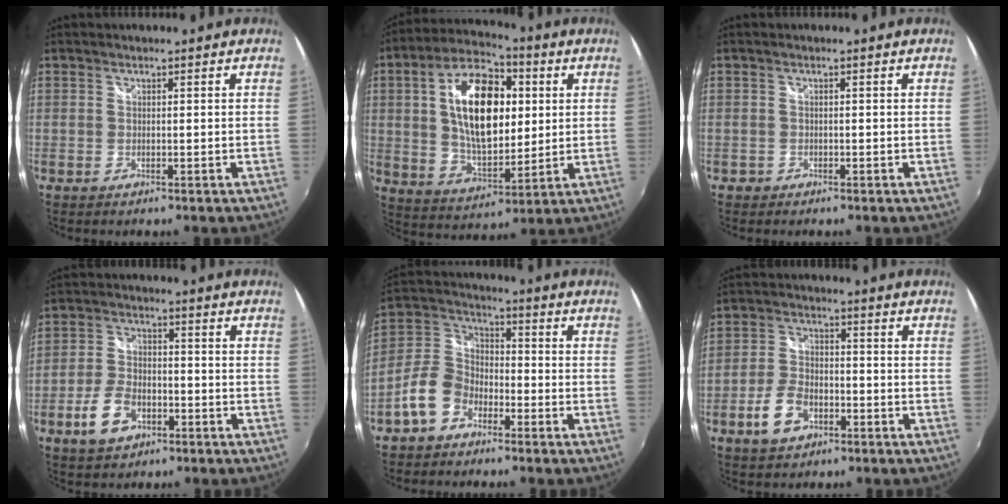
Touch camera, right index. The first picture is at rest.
{"total": 18.2, "force": [3.6, 9.7, 15.0], "torque": [-0.267, 0.027, 0.069]}
{"total": 1.2, "force": [-0.7, 0.9, 0.0], "torque": [-0.005, 0.001, -0.012]}
{"total": 8.1, "force": [-4.1, 4.9, 5.0], "torque": [-0.114, 0.003, -0.070]}
{"total": 8.8, "force": [-5.2, 5.8, 4.0], "torque": [-0.093, 0.022, -0.104]}
{"total": 7.6, "force": [-3.8, 4.6, 4.7], "torque": [-0.106, 0.005, -0.067]}